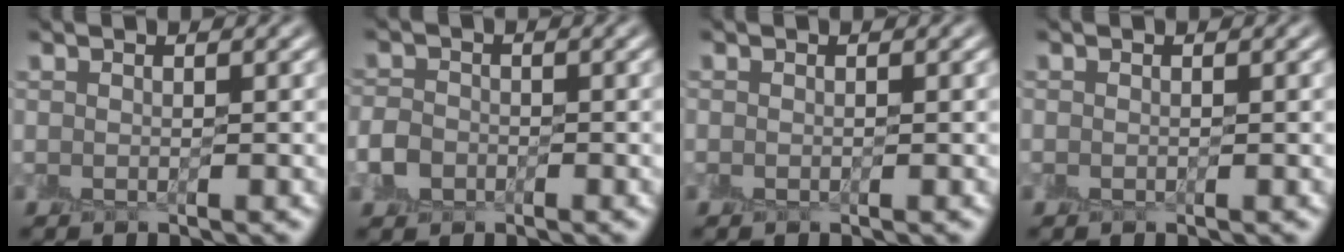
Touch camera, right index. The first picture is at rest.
{"total": 1.6, "force": [-0.8, 1.3, 0.3], "torque": [-0.006, 0.003, -0.018]}
{"total": 0.0}
{"total": 0.0}